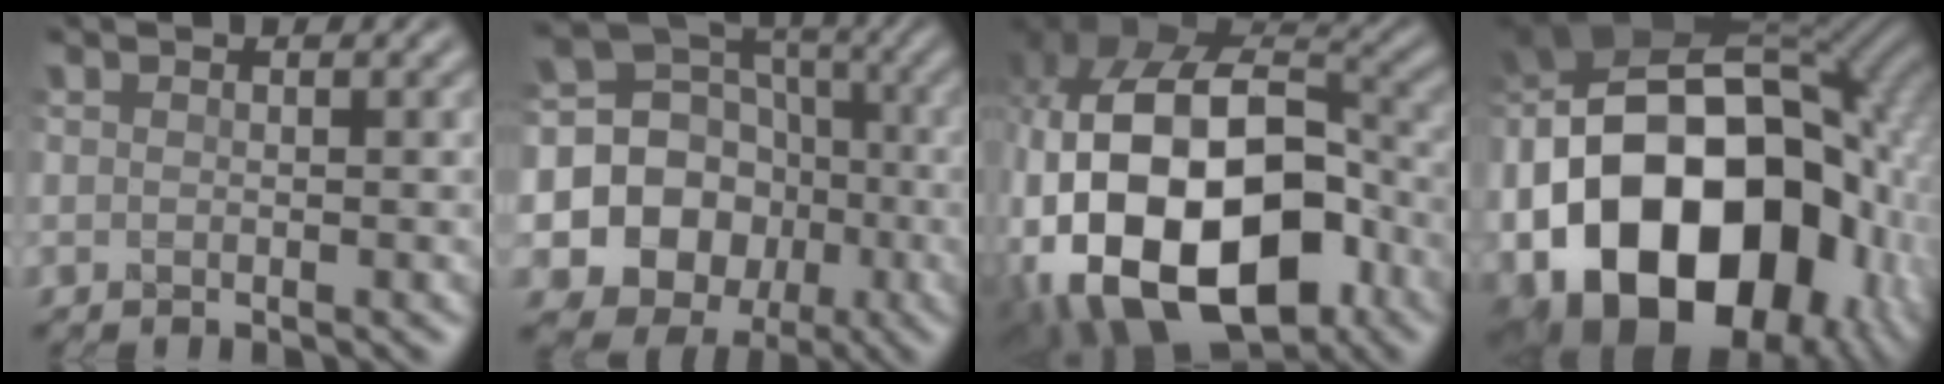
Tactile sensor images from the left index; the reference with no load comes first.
{"total": 16.9, "force": [-3.4, 15.6, 5.5], "torque": [-0.144, -0.001, -0.066]}
{"total": 20.0, "force": [-5.7, 14.1, 13.1], "torque": [-0.243, -0.028, -0.079]}
{"total": 21.7, "force": [-5.5, 15.5, 14.2], "torque": [-0.276, -0.009, -0.087]}